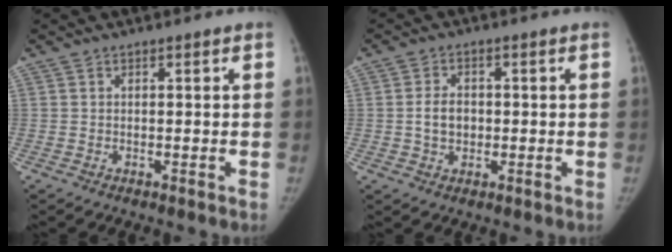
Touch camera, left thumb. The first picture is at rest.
{"total": 4.2, "force": [-0.3, 3.1, 2.9], "torque": [-0.045, 0.006, -0.008]}